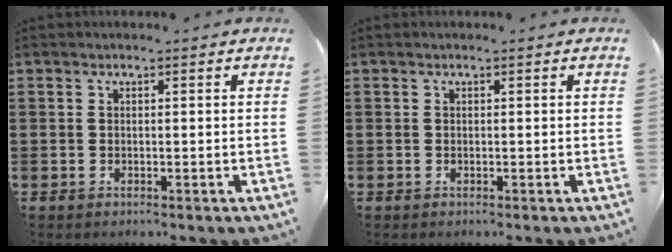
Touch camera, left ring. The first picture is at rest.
{"total": 0.0}